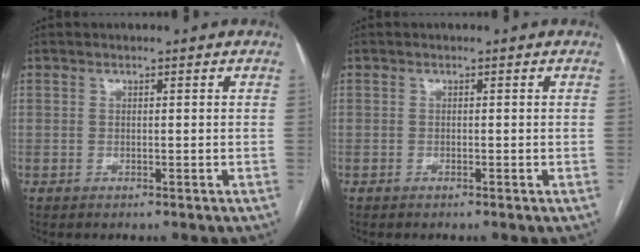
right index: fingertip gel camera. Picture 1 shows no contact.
{"total": 0.0}